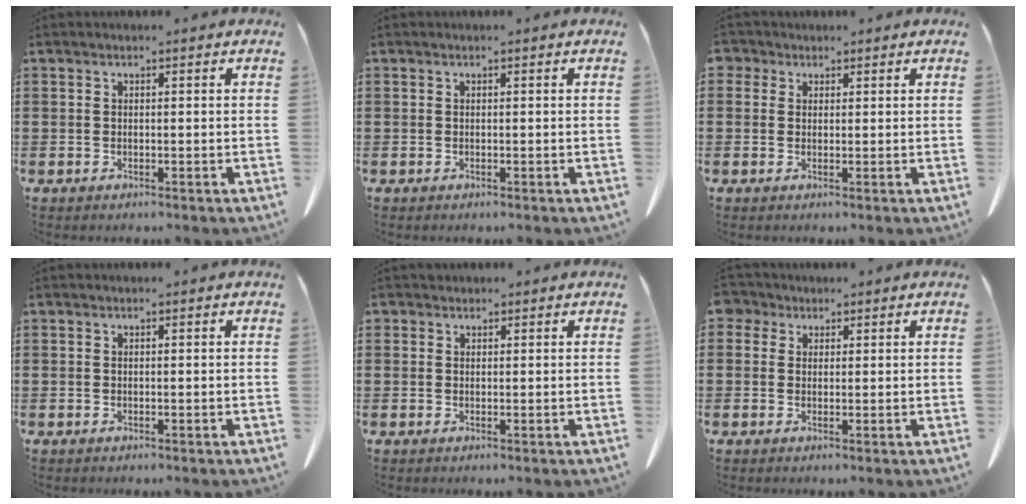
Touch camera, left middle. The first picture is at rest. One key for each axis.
{"total": 0.0}
{"total": 2.1, "fx": 1.3, "fy": 1.6, "fz": 0.5, "tx": -0.018, "ty": 0.007, "tz": 0.025}
{"total": 0.0}
{"total": 1.0, "fx": 0.8, "fy": 0.6, "fz": 0.0, "tx": -0.003, "ty": 0.002, "tz": 0.016}
{"total": 2.3, "fx": 1.5, "fy": 1.8, "fz": 0.5, "tx": -0.012, "ty": 0.005, "tz": 0.025}